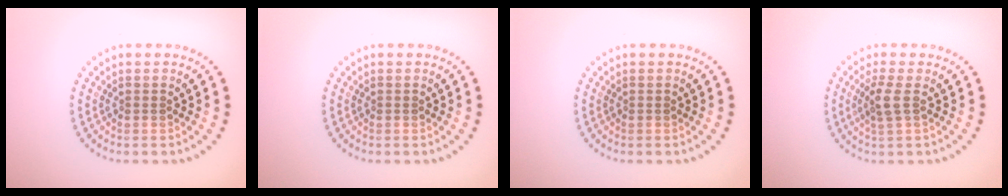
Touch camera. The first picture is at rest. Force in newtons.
{"total": 0.0}
{"total": 0.0}
{"total": 2.0, "press": 1.7, "slide": 1.0}